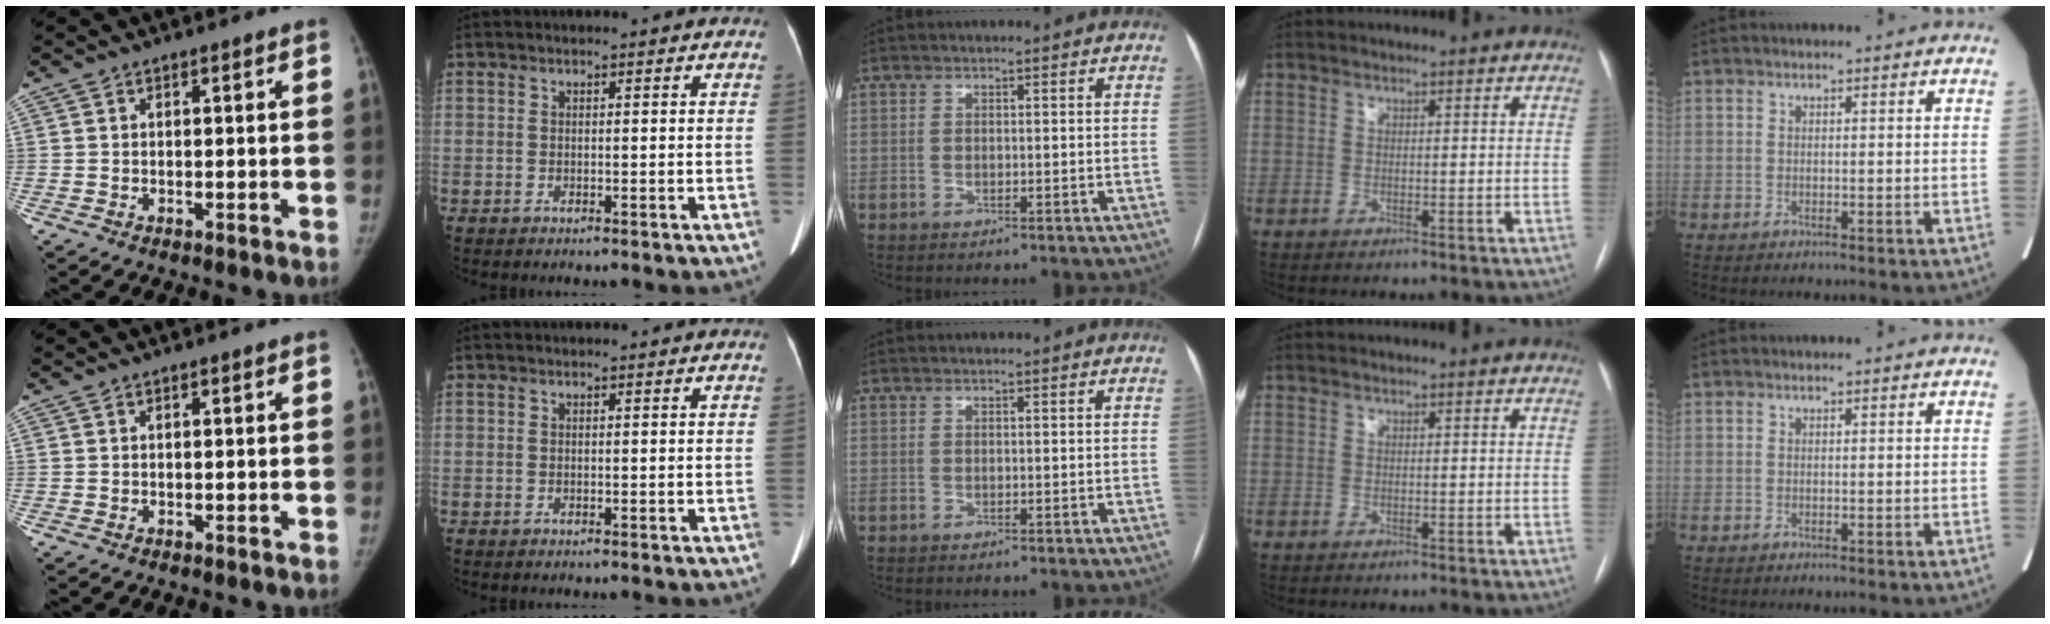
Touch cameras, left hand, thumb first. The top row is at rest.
{}